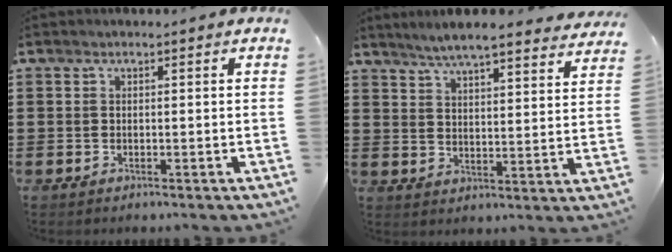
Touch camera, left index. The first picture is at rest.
{"total": 5.3, "force": [5.0, -0.2, 1.7], "torque": [-0.055, -0.026, 0.086]}